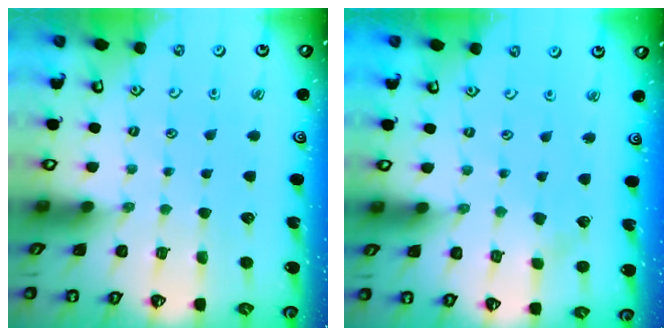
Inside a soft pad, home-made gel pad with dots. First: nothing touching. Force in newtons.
{"total": 1.6, "press": 1.6, "slide": 0.2}